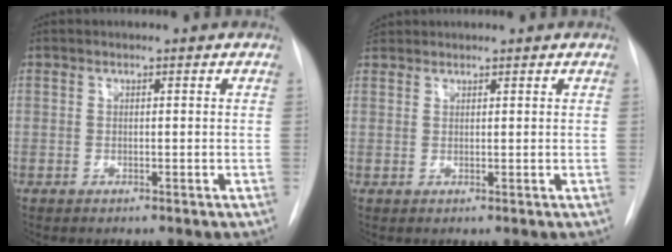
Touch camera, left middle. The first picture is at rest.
{"total": 2.0, "force": [1.8, 0.9, -0.1], "torque": [0.004, 0.015, 0.032]}